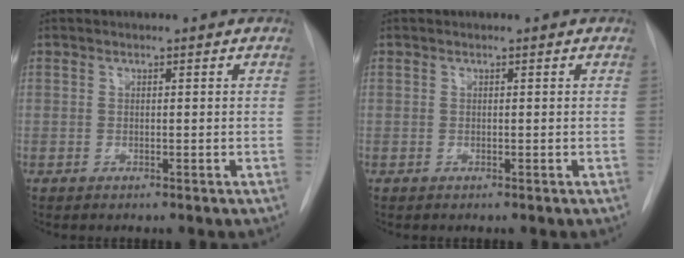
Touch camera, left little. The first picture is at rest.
{"total": 0.0}